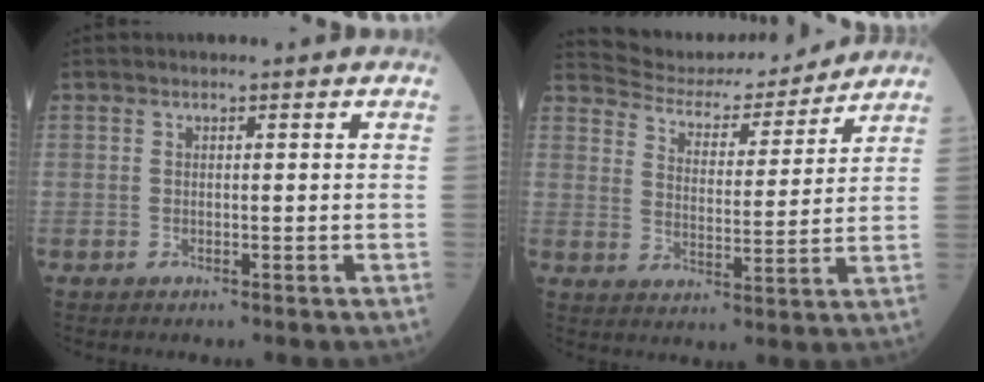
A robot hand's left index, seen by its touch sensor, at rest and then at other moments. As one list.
[{"total": 12.8, "force": [12.5, 2.1, 2.0], "torque": [-0.036, -0.001, 0.184]}]